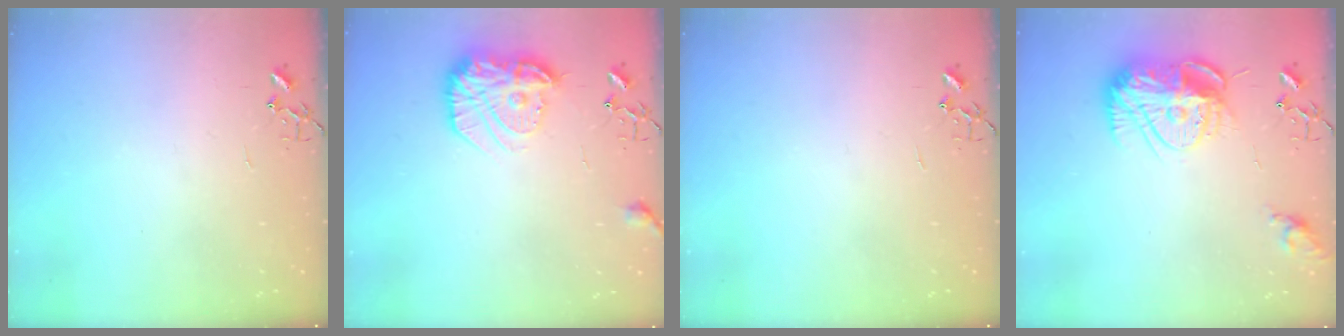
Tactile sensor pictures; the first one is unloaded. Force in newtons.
{"total": 16.5, "press": 16.5, "slide": 1.1}
{"total": 0.0}
{"total": 15.7, "press": 15.7, "slide": 1.0}